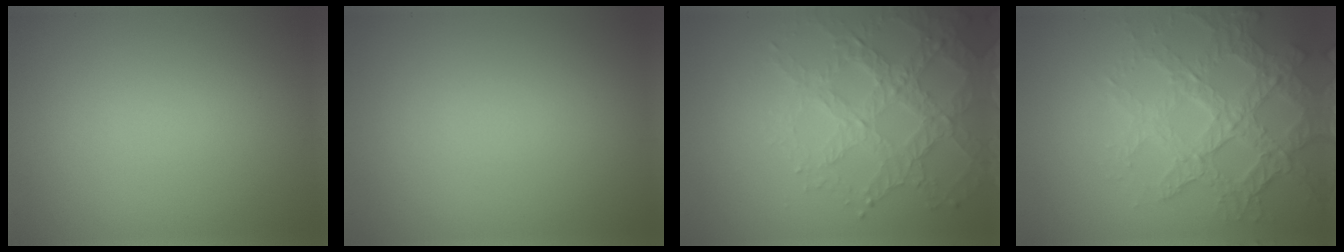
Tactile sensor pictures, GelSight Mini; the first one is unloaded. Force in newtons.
{"total": 0.0}
{"total": 5.1, "press": 4.3, "slide": 2.7}
{"total": 6.9, "press": 5.0, "slide": 4.8}